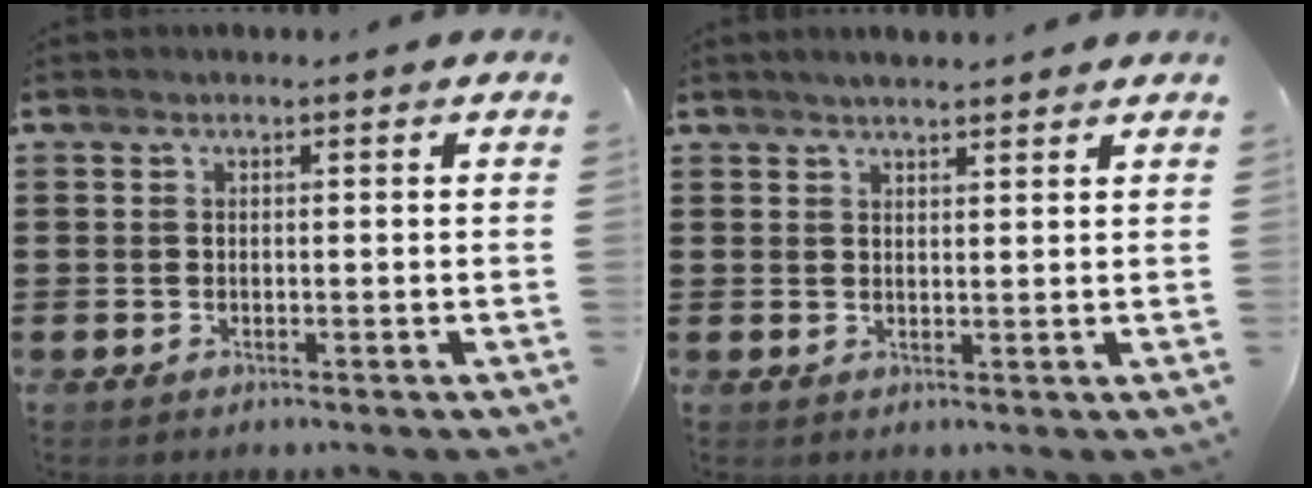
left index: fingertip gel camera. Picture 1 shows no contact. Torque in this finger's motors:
{"motor_torque": [0.43, -0.48, 0.07, 0.01]}